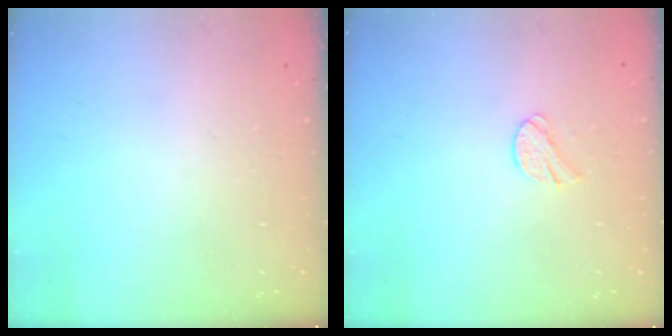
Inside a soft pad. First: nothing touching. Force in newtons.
{"total": 7.4, "press": 7.4, "slide": 1.0}